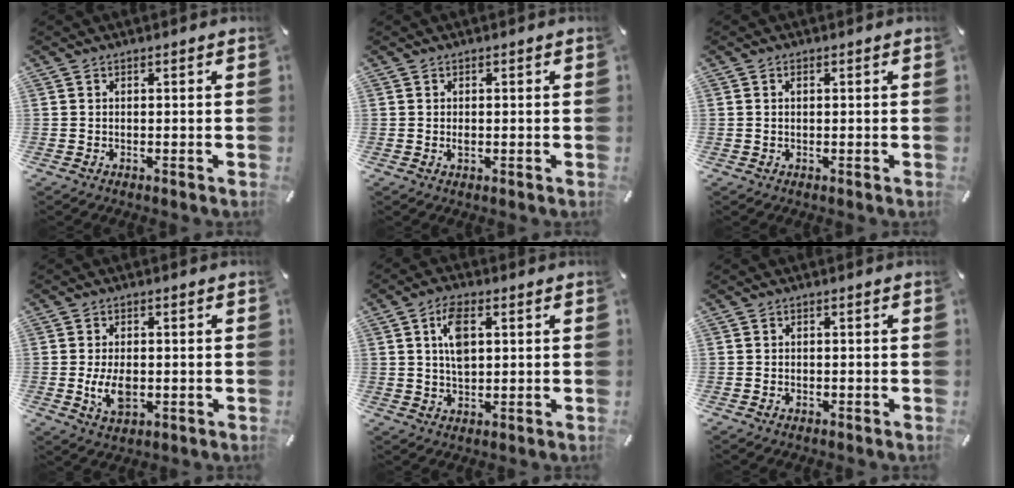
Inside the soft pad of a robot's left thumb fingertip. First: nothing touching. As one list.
[{"total": 1.2, "force": [0.0, 0.6, 1.0], "torque": [-0.020, 0.001, -0.002]}, {"total": 1.0, "force": [0.3, 0.5, 0.8], "torque": [-0.017, 0.003, 0.004]}, {"total": 6.7, "force": [-0.9, 4.0, 5.3], "torque": [-0.108, -0.005, -0.018]}, {"total": 7.0, "force": [1.9, 3.9, 5.5], "torque": [-0.093, 0.001, 0.029]}, {"total": 1.2, "force": [-0.5, 0.9, 0.7], "torque": [-0.014, 0.003, -0.011]}]